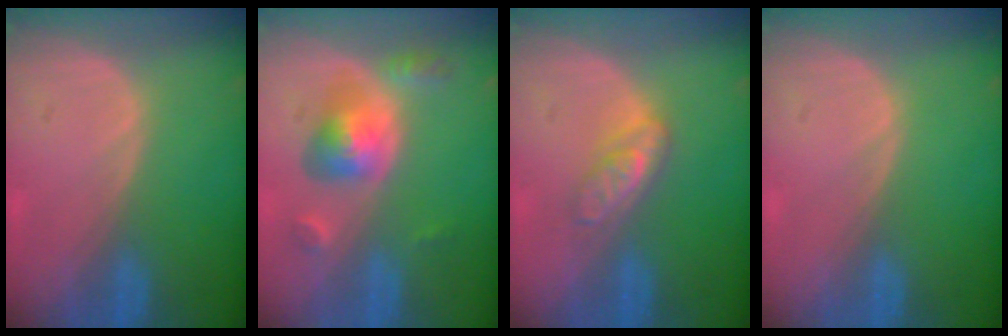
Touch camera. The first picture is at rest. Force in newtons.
{"total": 6.1, "press": 5.6, "slide": 2.4}
{"total": 4.6, "press": 4.1, "slide": 2.2}
{"total": 0.0}